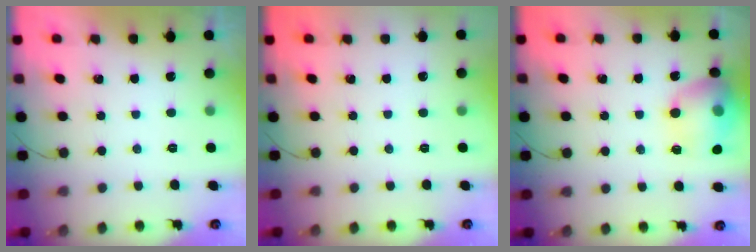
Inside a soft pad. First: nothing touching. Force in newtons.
{"total": 0.0}
{"total": 15.4, "press": 15.3, "slide": 1.5}